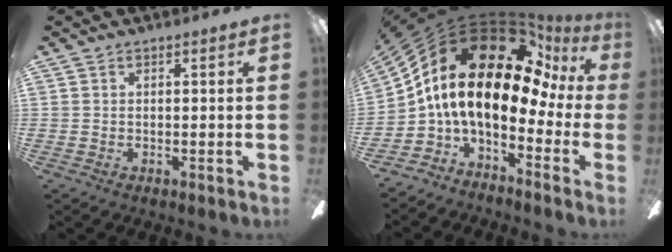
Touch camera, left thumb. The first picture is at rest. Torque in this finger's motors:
{"motor_torque": [-0.72, 2.97, 2.77, 0.00, 0.44]}